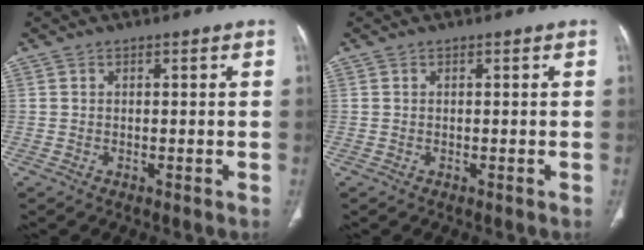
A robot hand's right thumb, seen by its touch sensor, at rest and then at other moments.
{"total": 0.0}